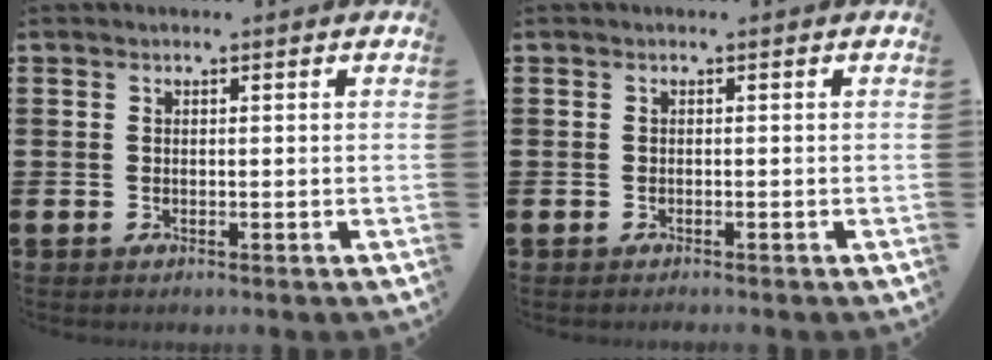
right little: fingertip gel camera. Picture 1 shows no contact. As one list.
[{"total": 0.0}]